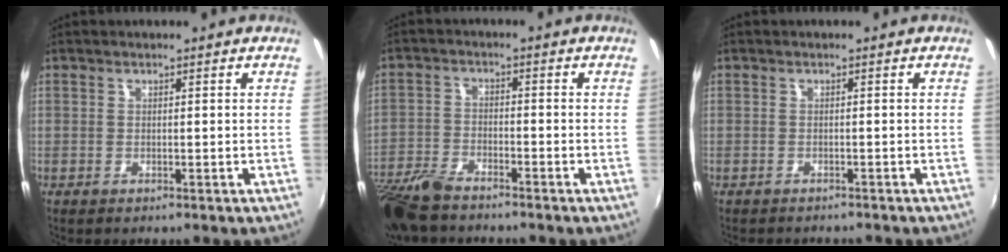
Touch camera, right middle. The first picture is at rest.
{"total": 9.5, "force": [-7.7, 3.0, 4.7], "torque": [-0.121, -0.019, -0.156]}
{"total": 2.7, "force": [-2.6, 0.6, 0.8], "torque": [-0.022, -0.012, -0.037]}